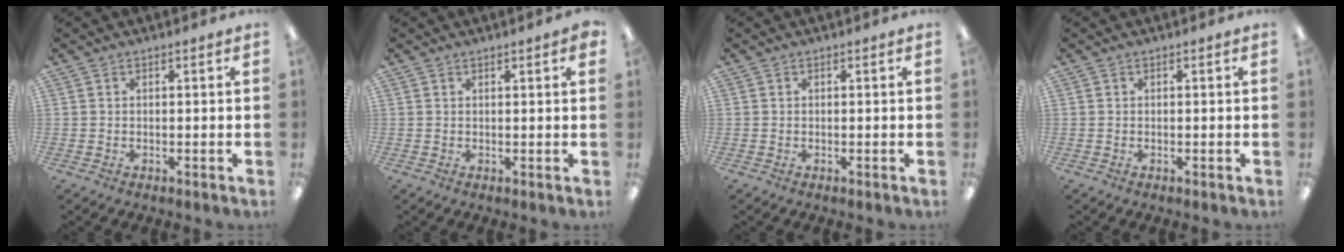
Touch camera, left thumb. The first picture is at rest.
{"total": 1.3, "force": [0.9, 0.0, 0.9], "torque": [-0.010, -0.002, 0.014]}
{"total": 0.0}
{"total": 0.0}